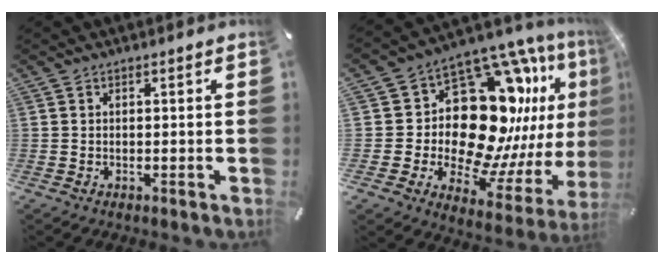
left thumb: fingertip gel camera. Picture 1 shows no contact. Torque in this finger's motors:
{"motor_torque": [1.90, 2.79, 0.59, 0.18, 0.11]}